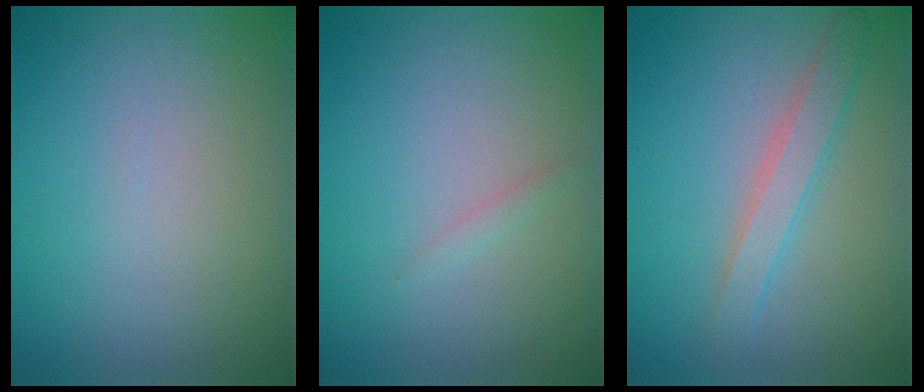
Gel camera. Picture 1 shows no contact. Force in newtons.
{"total": 0.6, "press": 0.6, "slide": 0.0}
{"total": 2.4, "press": 2.4, "slide": 0.2}